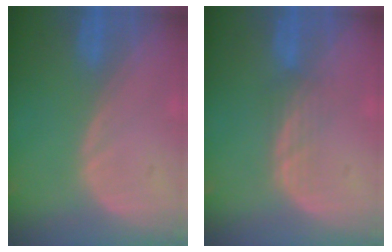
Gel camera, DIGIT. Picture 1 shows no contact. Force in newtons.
{"total": 2.8, "press": 2.5, "slide": 1.2}